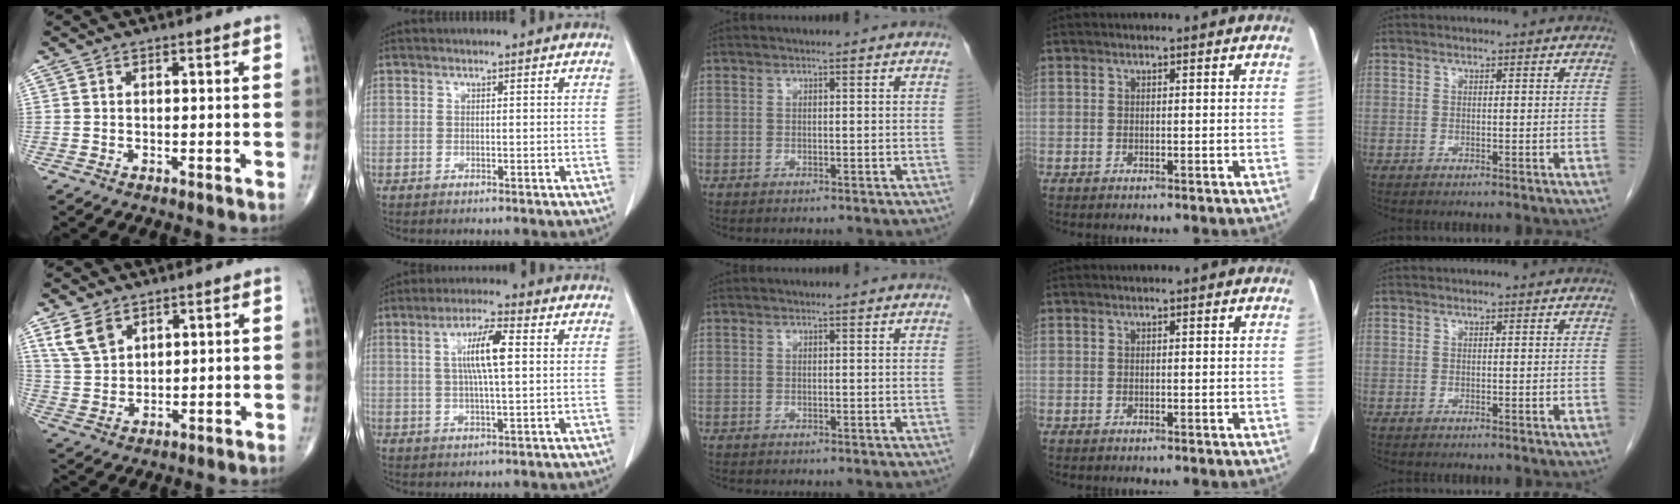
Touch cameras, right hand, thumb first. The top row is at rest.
{"thumb": {"total": 6.6, "force": [3.9, 4.1, 3.3], "torque": [-0.054, -0.014, 0.087]}, "index": {"total": 7.2, "force": [1.4, 0.7, 7.0], "torque": [-0.131, 0.007, 0.024]}}